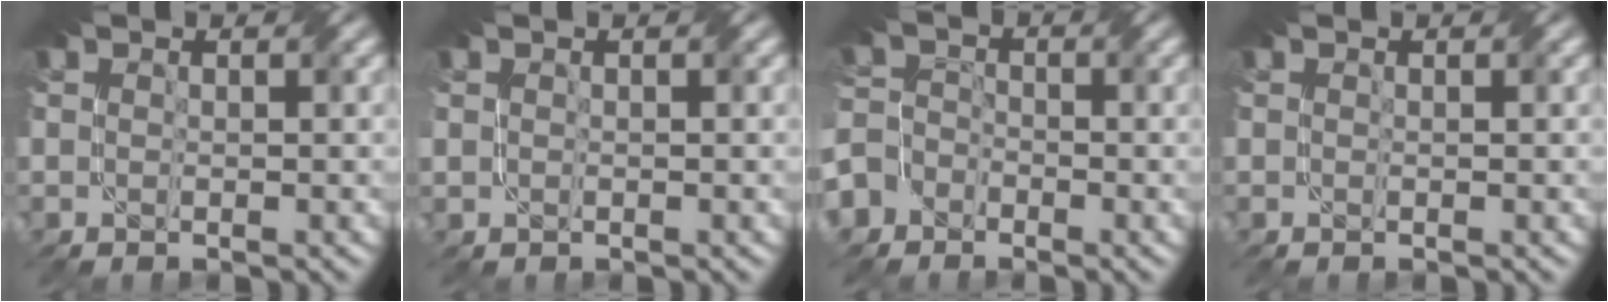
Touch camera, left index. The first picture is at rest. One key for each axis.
{"total": 0.6, "fx": 0.3, "fy": 0.5, "fz": 0.0, "tx": -0.001, "ty": -0.002, "tz": 0.008}
{"total": 6.0, "fx": -4.1, "fy": 4.3, "fz": 0.9, "tx": -0.012, "ty": -0.006, "tz": -0.083}
{"total": 0.0}